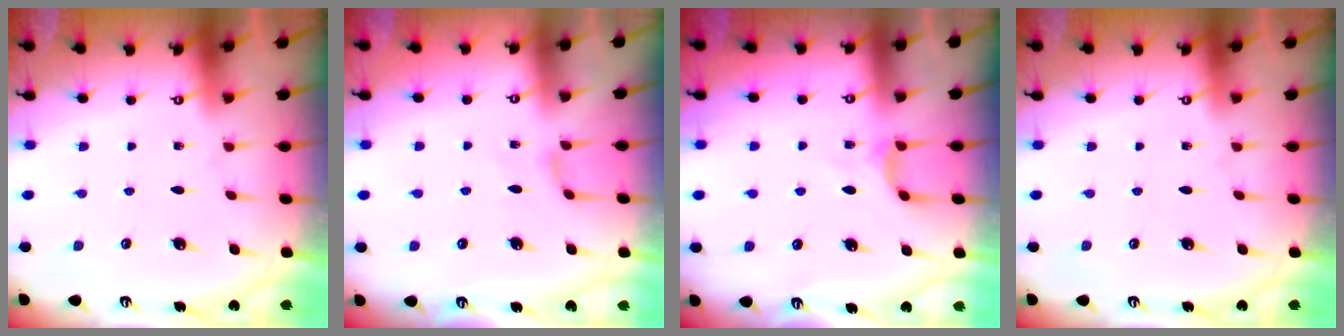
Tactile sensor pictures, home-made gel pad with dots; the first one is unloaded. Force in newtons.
{"total": 1.9, "press": 1.8, "slide": 0.5}
{"total": 2.9, "press": 2.9, "slide": 0.4}
{"total": 0.0}